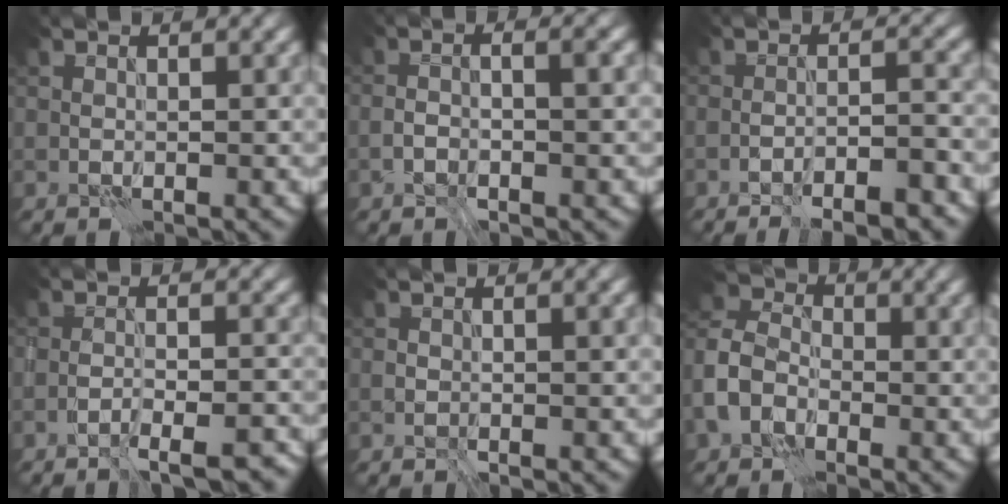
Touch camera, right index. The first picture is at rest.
{"total": 2.6, "force": [-1.0, 0.8, 2.3], "torque": [-0.043, 0.001, -0.023]}
{"total": 6.0, "force": [-4.6, 1.3, 3.6], "torque": [-0.043, 0.016, -0.063]}
{"total": 5.4, "force": [-4.3, 1.1, 3.1], "torque": [-0.048, 0.002, -0.060]}
{"total": 1.6, "force": [-0.4, 0.6, 1.4], "torque": [-0.024, -0.002, -0.008]}
{"total": 4.8, "force": [-2.3, 3.4, 2.5], "torque": [-0.057, 0.009, -0.062]}